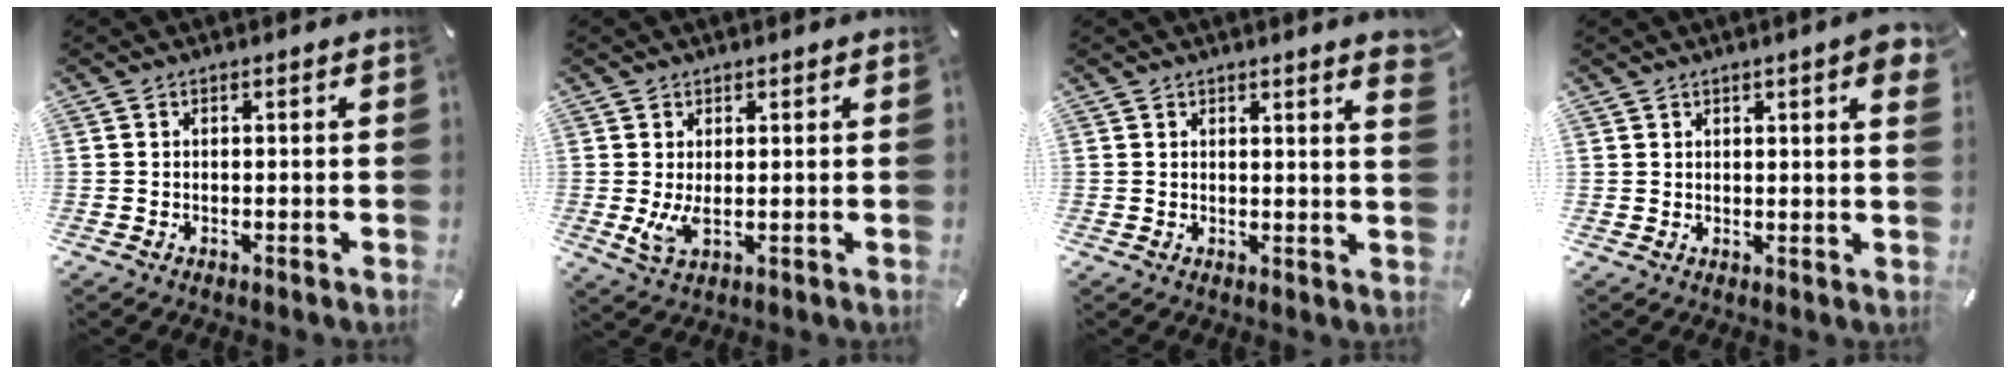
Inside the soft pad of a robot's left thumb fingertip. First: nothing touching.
{"total": 4.6, "force": [0.6, 2.4, 3.9], "torque": [-0.074, -0.011, 0.006]}
{"total": 3.1, "force": [2.1, 0.3, 2.2], "torque": [-0.031, -0.010, 0.034]}
{"total": 3.2, "force": [2.1, 1.0, 2.2], "torque": [-0.031, -0.004, 0.036]}